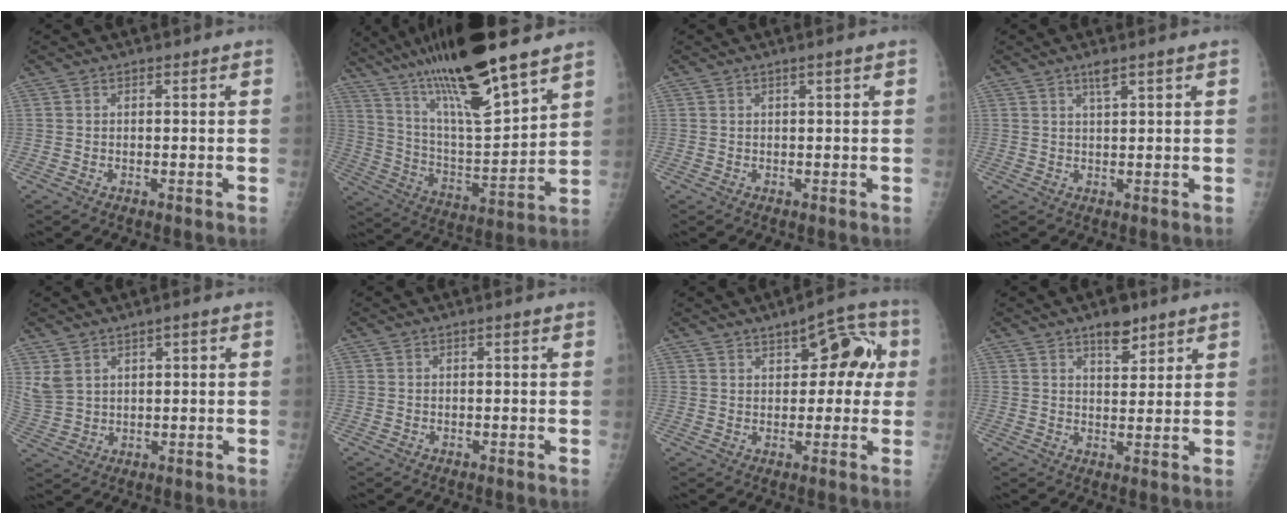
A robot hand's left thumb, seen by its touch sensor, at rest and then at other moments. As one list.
[{"total": 23.7, "force": [17.4, 3.5, 15.7], "torque": [-0.266, -0.069, 0.313]}, {"total": 0.7, "force": [0.4, -0.1, 0.5], "torque": [-0.012, -0.002, 0.010]}, {"total": 2.1, "force": [1.4, 0.4, 1.6], "torque": [-0.028, -0.005, 0.026]}, {"total": 4.8, "force": [2.6, 3.5, 2.1], "torque": [-0.037, -0.010, 0.064]}, {"total": 0.0}, {"total": 9.9, "force": [3.0, 5.5, 7.6], "torque": [-0.049, 0.018, 0.032]}, {"total": 5.4, "force": [3.7, 2.7, 3.0], "torque": [-0.021, -0.021, 0.055]}]